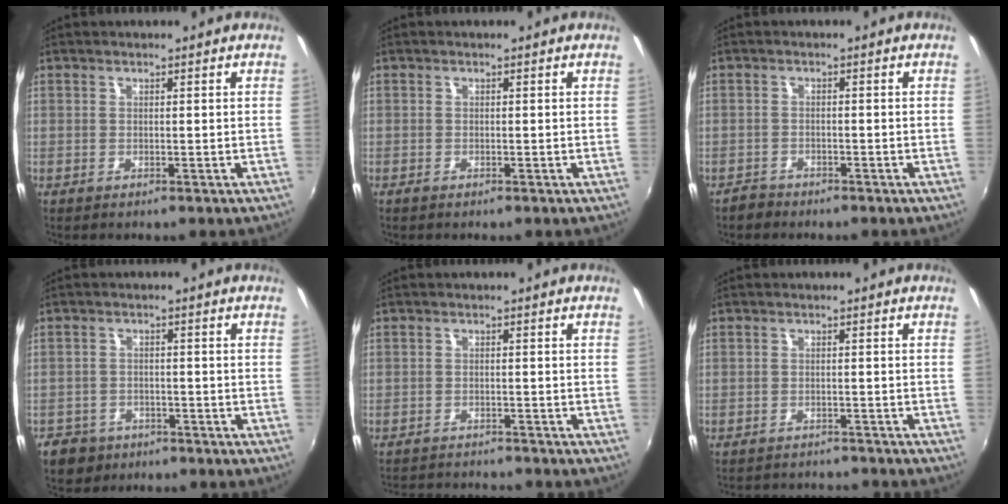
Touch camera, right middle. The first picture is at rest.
{"total": 0.6, "force": [-0.5, 0.3, 0.1], "torque": [-0.003, -0.003, -0.011]}
{"total": 2.1, "force": [-1.9, 0.9, 0.0], "torque": [-0.008, 0.002, -0.037]}
{"total": 6.5, "force": [-4.2, 4.7, 1.7], "torque": [-0.056, 0.007, -0.063]}
{"total": 7.7, "force": [-7.3, 1.1, 1.9], "torque": [-0.056, -0.005, -0.112]}
{"total": 7.1, "force": [-6.7, 1.7, 1.6], "torque": [-0.047, -0.002, -0.091]}